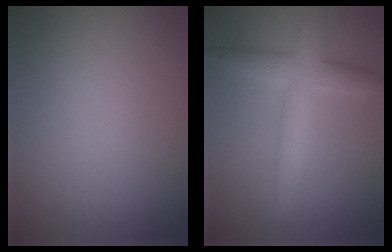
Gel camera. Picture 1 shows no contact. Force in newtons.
{"total": 4.6, "press": 4.6, "slide": 0.1}